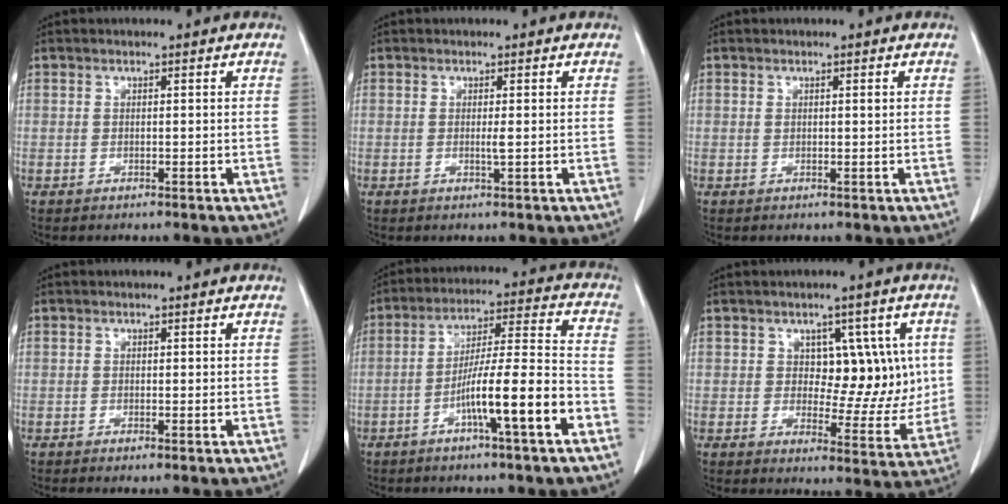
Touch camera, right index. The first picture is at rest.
{"total": 0.9, "force": [0.0, -0.1, 0.9], "torque": [-0.018, -0.002, -0.001]}
{"total": 0.6, "force": [0.2, 0.1, 0.6], "torque": [-0.013, -0.001, 0.005]}
{"total": 0.6, "force": [-0.3, 0.1, 0.6], "torque": [-0.012, -0.002, -0.004]}
{"total": 12.6, "force": [-5.5, 0.1, 11.3], "torque": [-0.190, 0.010, -0.093]}
{"total": 9.0, "force": [1.7, 5.3, 7.0], "torque": [-0.073, 0.013, 0.034]}